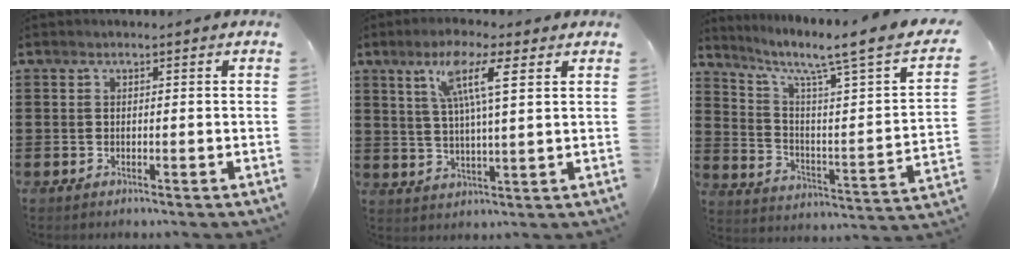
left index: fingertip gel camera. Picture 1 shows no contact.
{"total": 8.3, "force": [4.1, 1.5, 7.1], "torque": [-0.142, 0.006, 0.067]}
{"total": 6.2, "force": [4.2, -0.1, 4.6], "torque": [-0.106, -0.042, 0.056]}